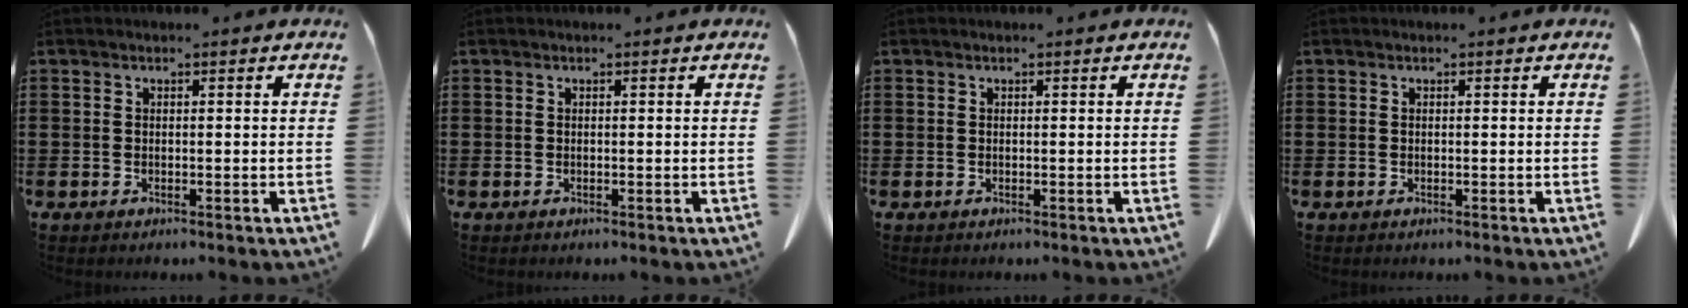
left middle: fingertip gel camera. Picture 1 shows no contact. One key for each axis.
{"total": 0.0}
{"total": 0.0}
{"total": 0.0}